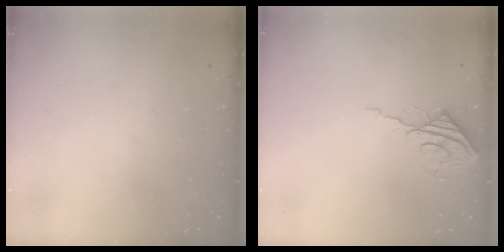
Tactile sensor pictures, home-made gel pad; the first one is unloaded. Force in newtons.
{"total": 8.0, "press": 8.0, "slide": 0.3}